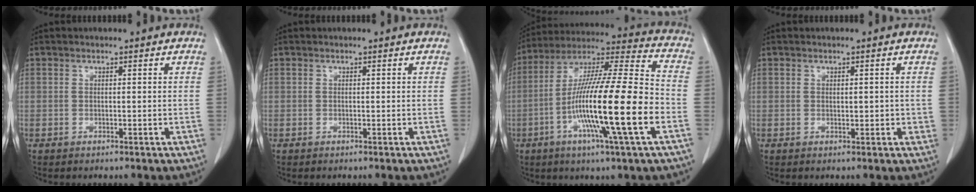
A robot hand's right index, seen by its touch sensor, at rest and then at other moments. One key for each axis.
{"total": 0.0}
{"total": 21.1, "fx": -5.8, "fy": 0.3, "fz": 20.3, "tx": -0.367, "ty": -0.015, "tz": -0.109}
{"total": 1.5, "fx": 0.1, "fy": 0.9, "fz": 1.3, "tx": -0.017, "ty": -0.002, "tz": 0.004}